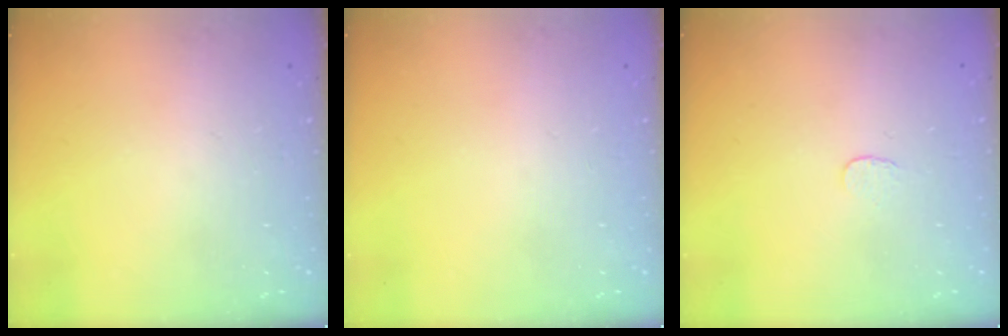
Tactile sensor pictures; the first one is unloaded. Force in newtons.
{"total": 0.0}
{"total": 3.0, "press": 3.0, "slide": 0.2}